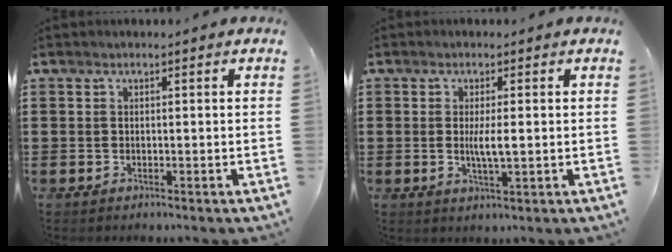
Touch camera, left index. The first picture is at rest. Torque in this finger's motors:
{"motor_torque": [0.84, 0.06, 0.37, 0.10]}